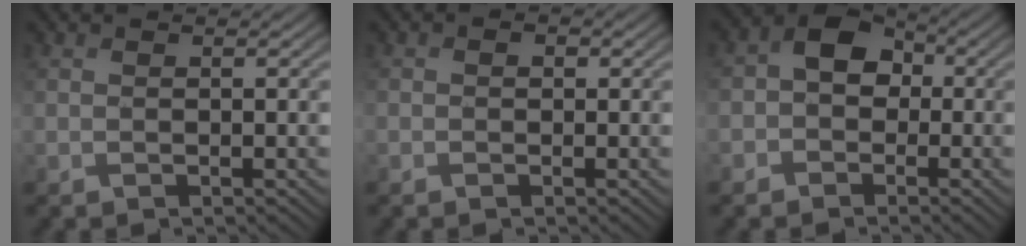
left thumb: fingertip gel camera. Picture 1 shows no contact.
{"total": 1.3, "force": [-0.1, 1.1, 0.7], "torque": [-0.011, -0.005, -0.003]}
{"total": 5.8, "force": [-0.7, 4.7, 3.3], "torque": [-0.061, 0.005, -0.037]}